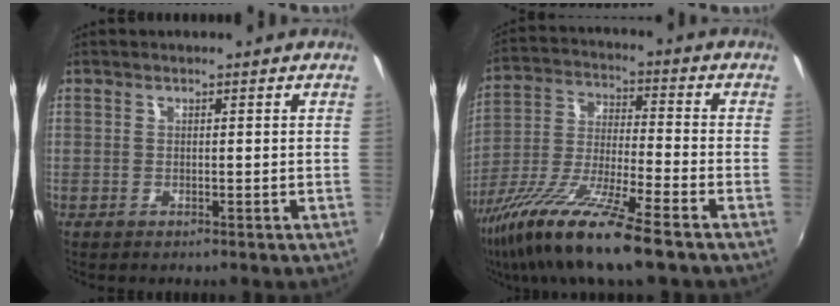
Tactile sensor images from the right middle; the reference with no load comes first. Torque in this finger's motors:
{"motor_torque": [1.13, -1.01, 0.80, 0.21]}